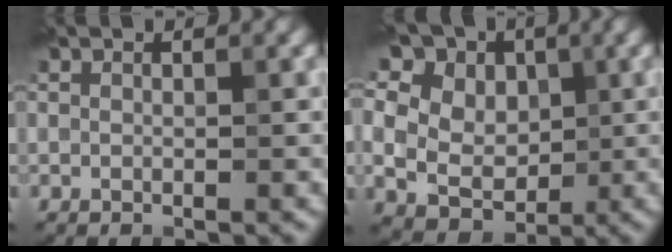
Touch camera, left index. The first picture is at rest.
{"total": 19.2, "force": [7.6, 14.7, 9.9], "torque": [-0.229, 0.059, 0.111]}